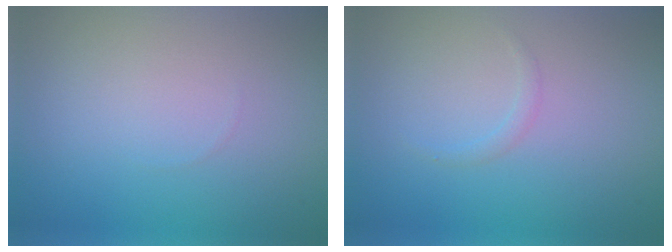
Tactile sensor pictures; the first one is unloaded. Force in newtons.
{"total": 0.7, "press": 0.7, "slide": 0.1}